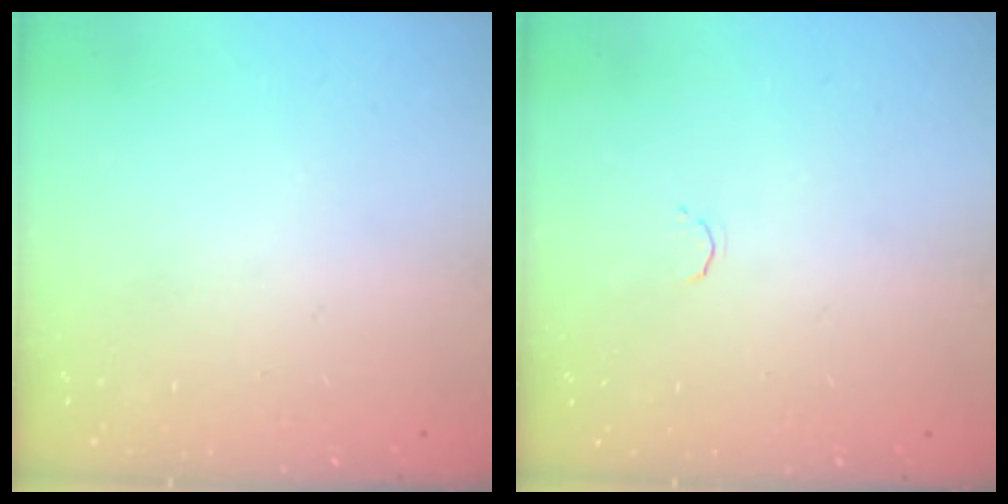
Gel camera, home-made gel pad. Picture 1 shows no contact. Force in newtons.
{"total": 1.7, "press": 1.6, "slide": 0.5}